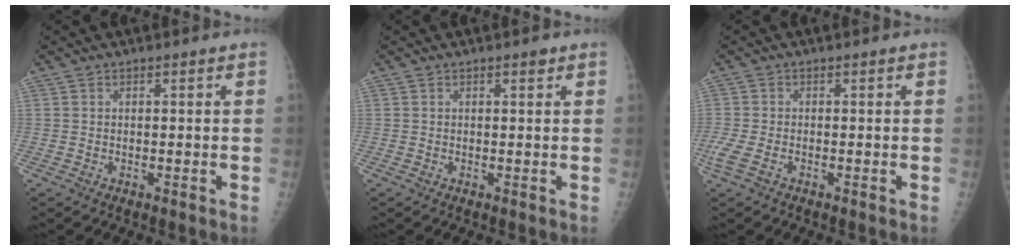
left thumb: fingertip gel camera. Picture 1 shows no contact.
{"total": 0.8, "force": [0.5, 0.3, 0.5], "torque": [-0.006, -0.002, 0.007]}
{"total": 4.0, "force": [-1.7, 2.2, 2.9], "torque": [-0.088, -0.003, -0.031]}